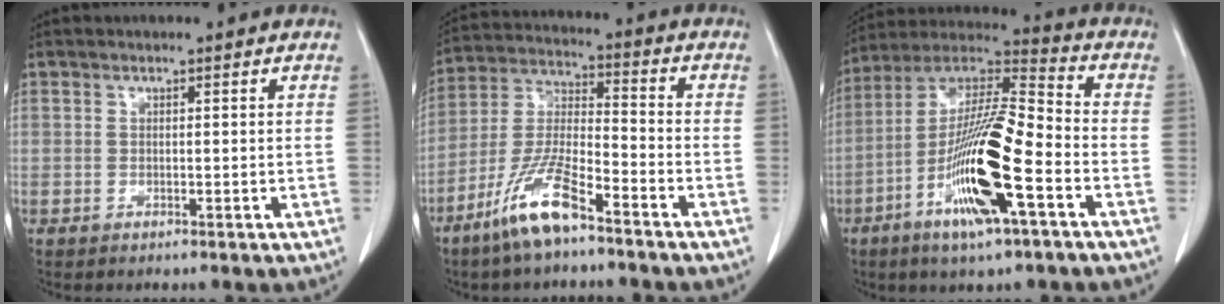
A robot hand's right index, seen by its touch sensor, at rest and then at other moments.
{"total": 11.3, "force": [-7.5, 1.8, 8.2], "torque": [-0.179, -0.017, -0.151]}
{"total": 18.0, "force": [-6.6, 2.0, 16.6], "torque": [-0.328, -0.010, -0.122]}